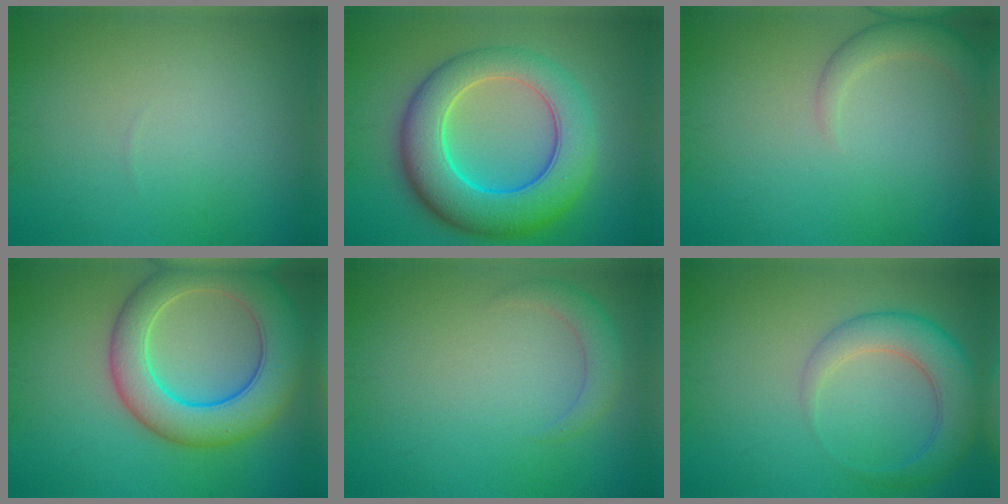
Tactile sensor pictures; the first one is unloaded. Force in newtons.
{"total": 10.5, "press": 10.5, "slide": 0.3}
{"total": 2.5, "press": 2.5, "slide": 0.2}
{"total": 9.0, "press": 9.0, "slide": 0.2}
{"total": 2.1, "press": 2.1, "slide": 0.2}
{"total": 4.9, "press": 4.9, "slide": 0.2}